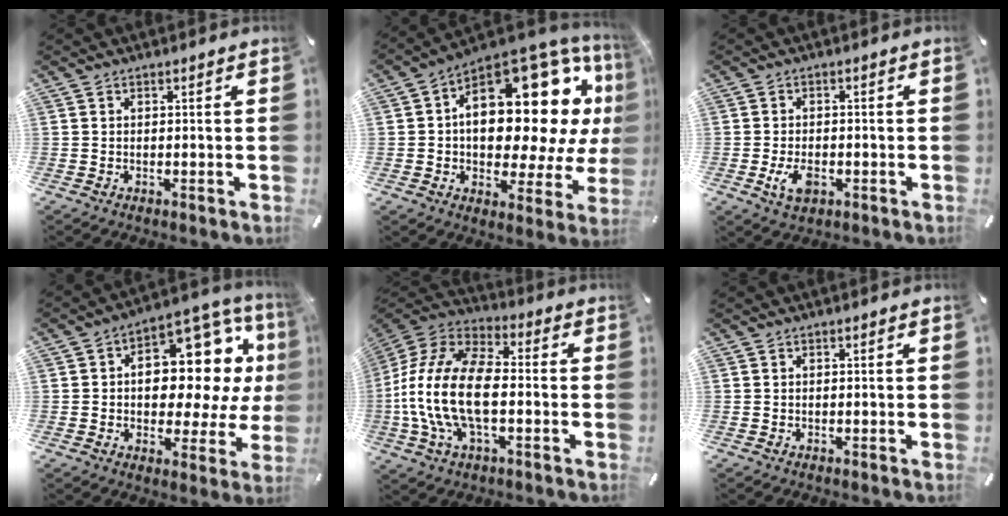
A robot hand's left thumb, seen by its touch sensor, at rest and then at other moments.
{"total": 23.1, "force": [6.4, 12.8, 18.2], "torque": [-0.249, -0.067, 0.112]}
{"total": 4.9, "force": [-1.7, 3.0, 3.5], "torque": [-0.083, 0.000, -0.034]}
{"total": 15.5, "force": [3.4, 10.1, 11.2], "torque": [-0.142, -0.040, 0.060]}
{"total": 17.9, "force": [-3.9, 9.9, 14.4], "torque": [-0.312, 0.006, -0.069]}
{"total": 0.0}